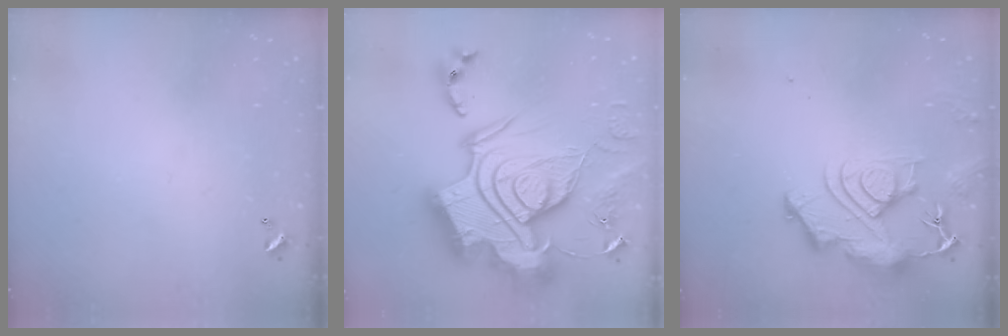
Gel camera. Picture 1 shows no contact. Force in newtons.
{"total": 0.6, "press": 0.6, "slide": 0.0}
{"total": 12.2, "press": 12.1, "slide": 1.4}